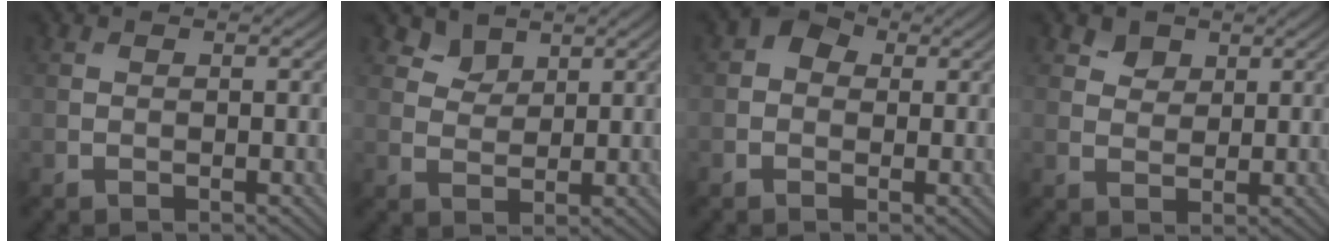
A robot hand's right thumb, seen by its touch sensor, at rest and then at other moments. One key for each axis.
{"total": 2.7, "fx": 2.2, "fy": 1.5, "fz": 0.7, "tx": -0.017, "ty": -0.008, "tz": 0.045}
{"total": 2.9, "fx": 0.5, "fy": 2.4, "fz": 1.6, "tx": -0.027, "ty": 0.005, "tz": -0.003}
{"total": 2.3, "fx": 1.5, "fy": 1.6, "fz": 0.8, "tx": -0.017, "ty": -0.002, "tz": 0.029}